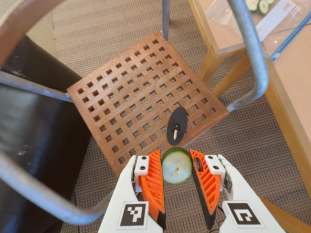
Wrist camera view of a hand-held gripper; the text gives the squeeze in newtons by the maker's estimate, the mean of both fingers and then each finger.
{"total": 7.5, "left": 7.5, "right": 7.5}